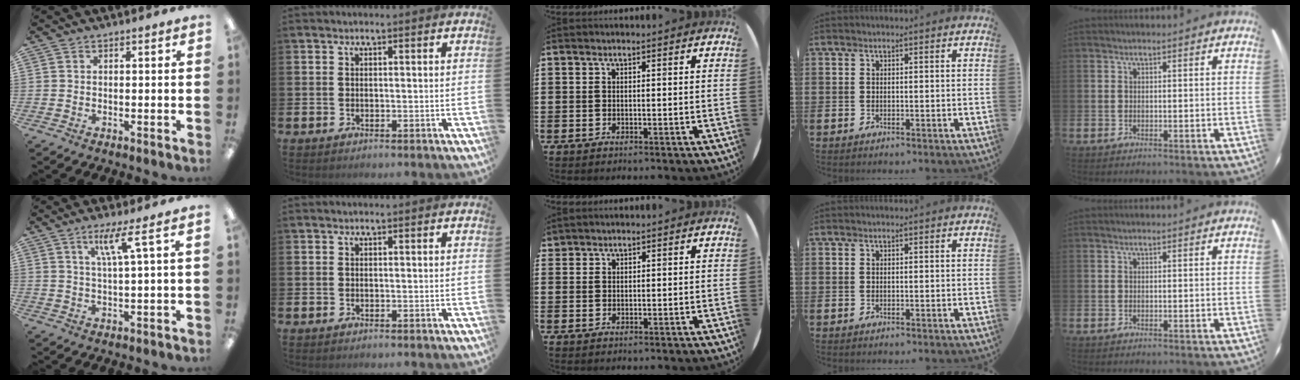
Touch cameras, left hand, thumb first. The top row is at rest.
{"thumb": {"total": 6.4, "force": [3.0, 0.2, 5.6], "torque": [-0.119, -0.001, 0.047]}, "middle": {"total": 0.9, "force": [0.9, 0.2, -0.2], "torque": [0.004, 0.003, 0.017]}}